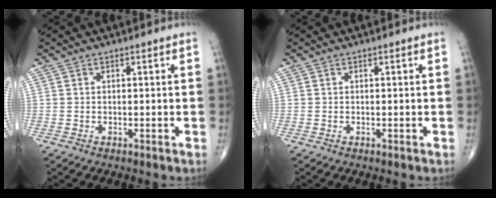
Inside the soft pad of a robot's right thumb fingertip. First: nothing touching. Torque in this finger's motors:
{"motor_torque": [0.01, 0.01, 0.00, 0.00, 0.00]}